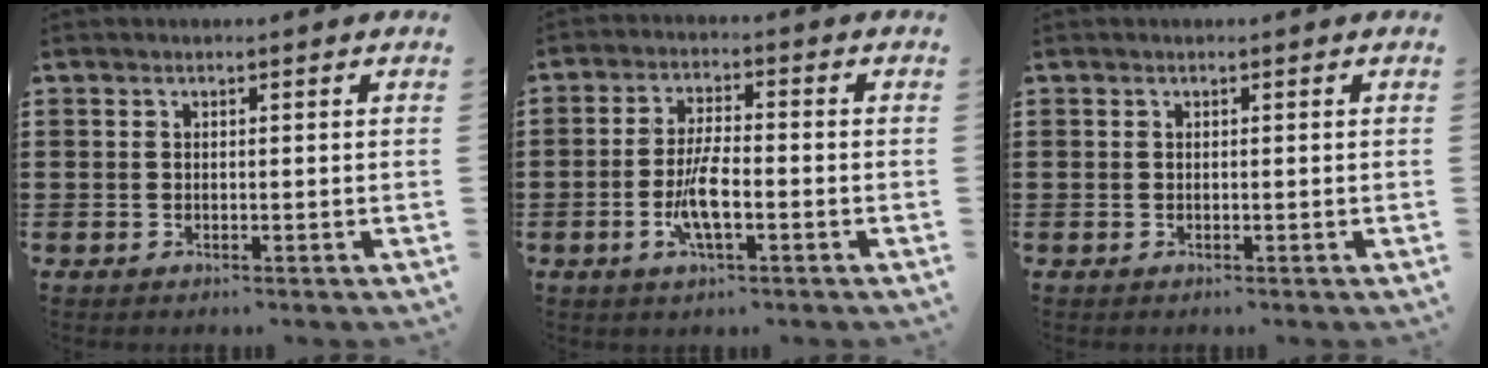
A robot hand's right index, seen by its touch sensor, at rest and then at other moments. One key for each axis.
{"total": 6.4, "fx": -2.0, "fy": 1.5, "fz": 5.8, "tx": -0.132, "ty": -0.014, "tz": -0.043}
{"total": 0.0}